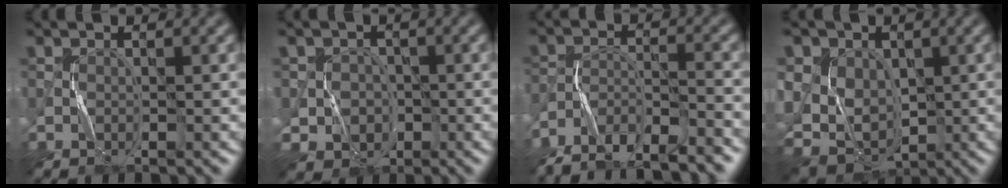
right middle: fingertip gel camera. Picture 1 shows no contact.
{"total": 3.9, "force": [-1.1, 3.7, 0.4], "torque": [0.007, 0.010, -0.031]}
{"total": 7.7, "force": [-7.1, 1.3, 2.6], "torque": [-0.045, -0.007, -0.119]}
{"total": 9.3, "force": [1.3, 7.9, 4.8], "torque": [-0.100, 0.029, 0.003]}